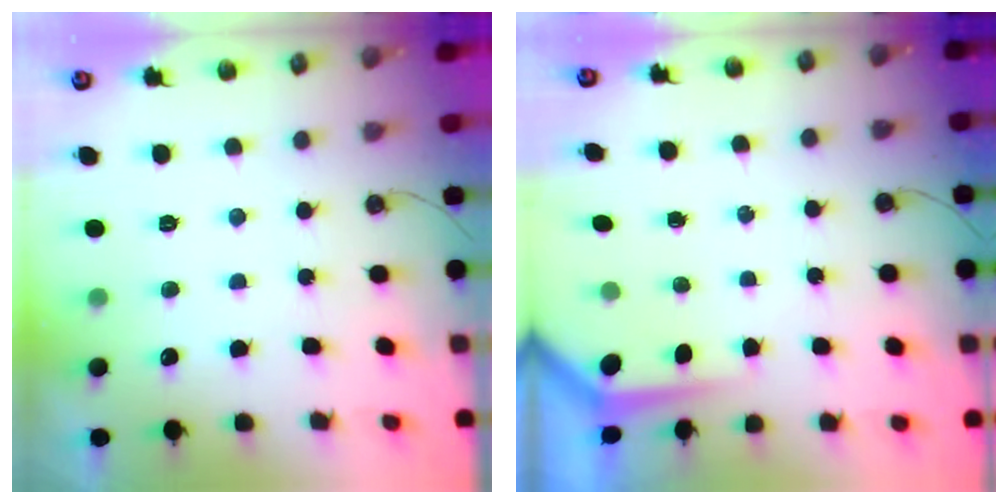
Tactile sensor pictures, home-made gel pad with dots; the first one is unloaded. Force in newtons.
{"total": 3.9, "press": 3.9, "slide": 0.2}